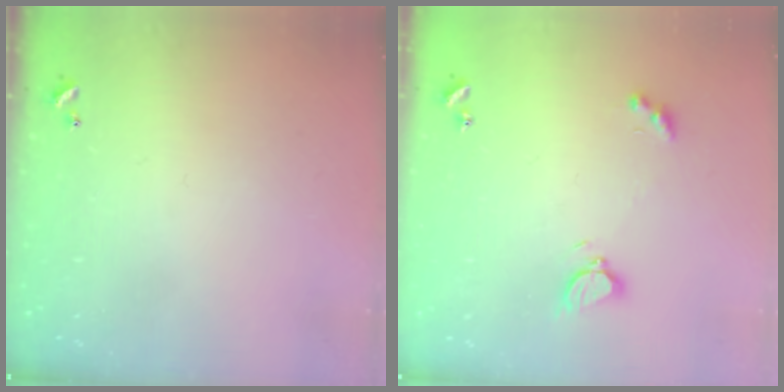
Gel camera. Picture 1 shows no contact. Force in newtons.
{"total": 3.6, "press": 3.5, "slide": 0.7}